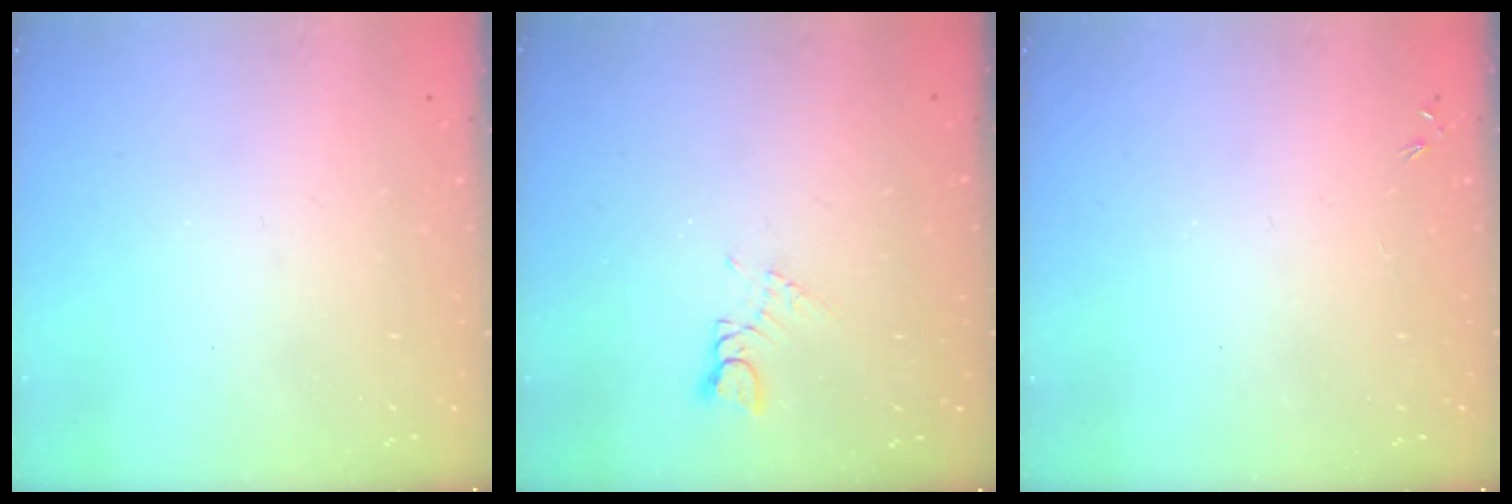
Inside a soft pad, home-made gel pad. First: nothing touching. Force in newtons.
{"total": 1.4, "press": 1.4, "slide": 0.2}
{"total": 0.0}